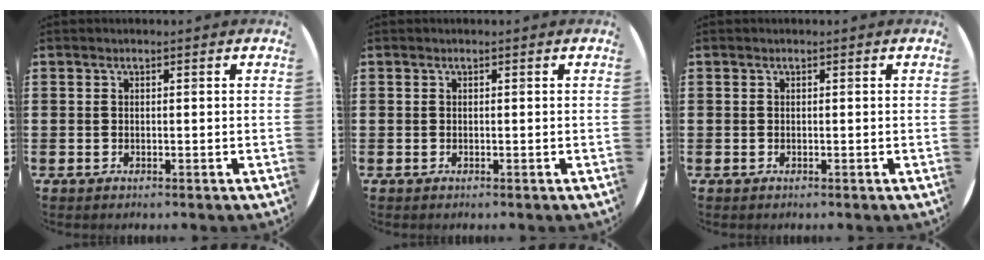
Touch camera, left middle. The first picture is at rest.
{"total": 0.0}
{"total": 0.0}